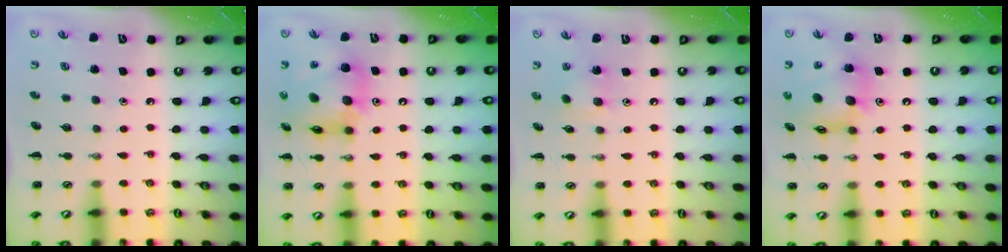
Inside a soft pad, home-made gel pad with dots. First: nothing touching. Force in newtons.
{"total": 14.8, "press": 14.2, "slide": 4.2}
{"total": 8.9, "press": 8.6, "slide": 2.2}
{"total": 15.3, "press": 15.1, "slide": 2.5}